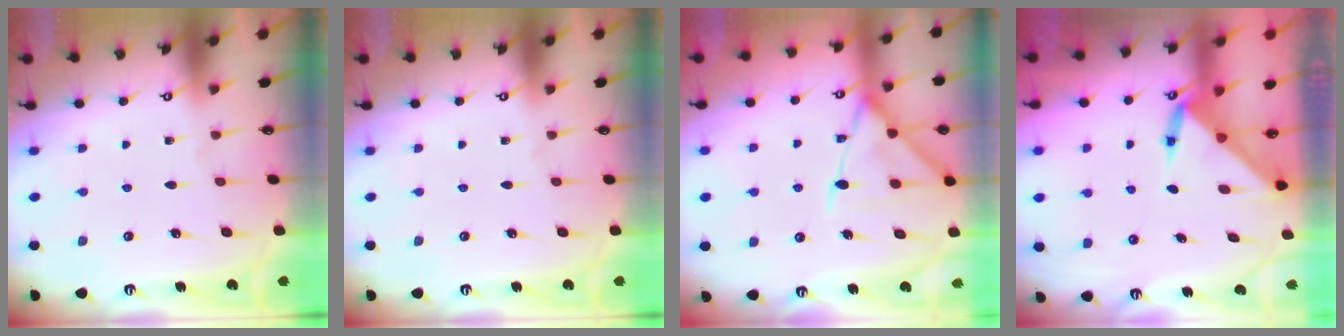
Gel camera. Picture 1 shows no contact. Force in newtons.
{"total": 0.0}
{"total": 15.2, "press": 15.2, "slide": 1.1}
{"total": 3.8, "press": 3.8, "slide": 0.3}